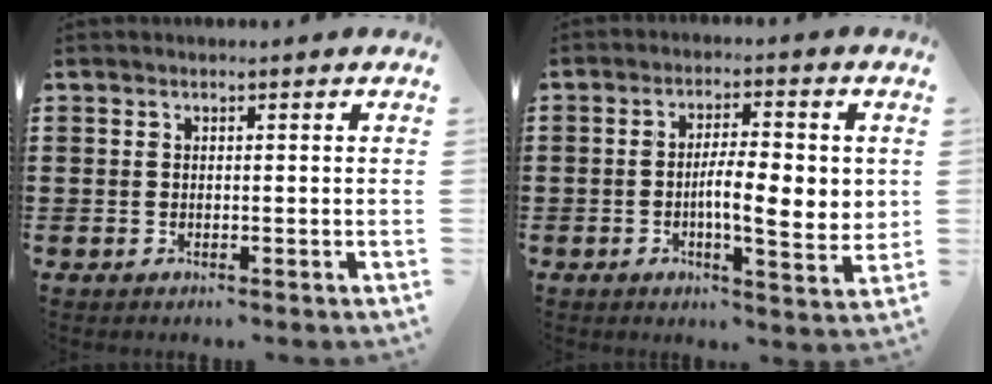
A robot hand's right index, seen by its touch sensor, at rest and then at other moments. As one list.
[{"total": 7.6, "force": [-0.3, 2.2, 7.3], "torque": [-0.115, 0.002, -0.010]}]